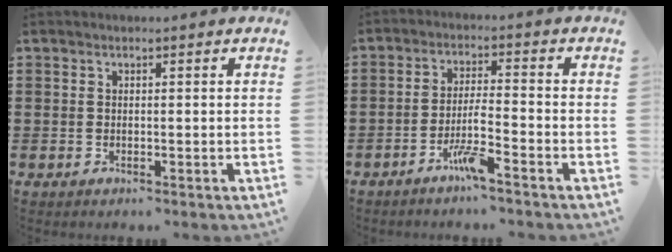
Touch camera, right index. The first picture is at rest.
{"total": 5.1, "force": [-3.4, 0.2, 3.8], "torque": [-0.080, -0.006, -0.064]}